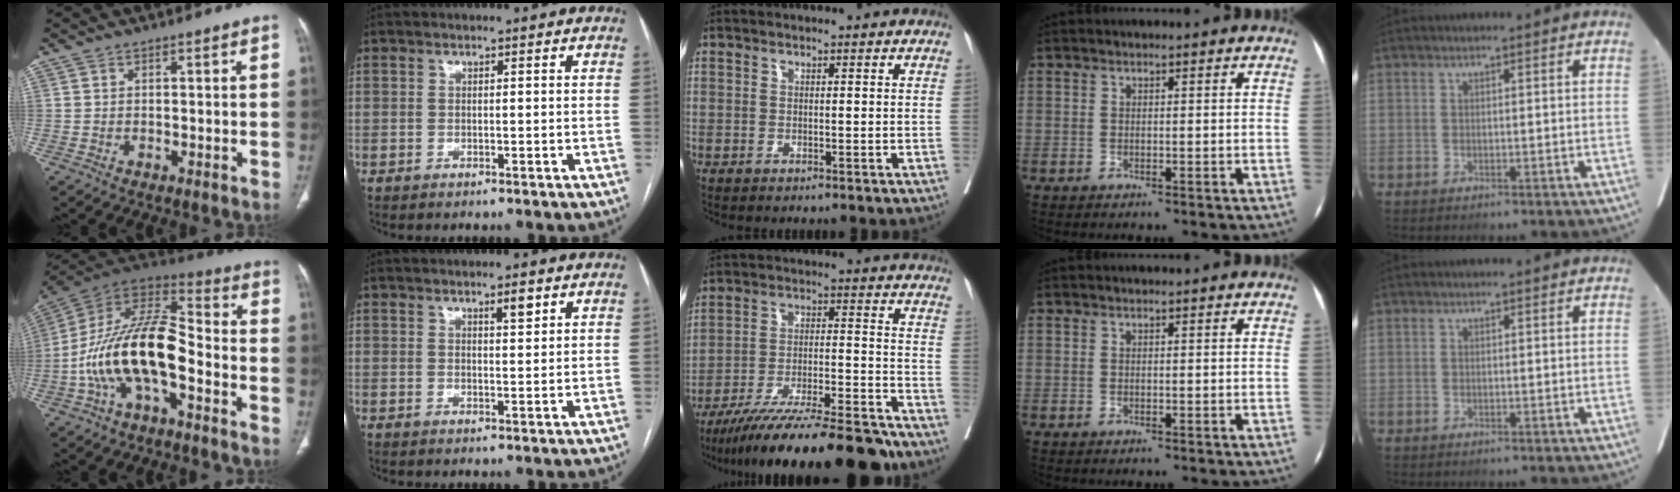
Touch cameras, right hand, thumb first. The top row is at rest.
{"thumb": {"total": 19.0, "force": [-5.6, 8.6, 16.0], "torque": [-0.295, 0.068, -0.102]}, "index": {"total": 2.2, "force": [1.4, 0.4, 1.7], "torque": [-0.028, -0.002, 0.023]}, "middle": {"total": 21.2, "force": [-18.5, 1.3, 10.2], "torque": [-0.149, -0.019, -0.292]}}